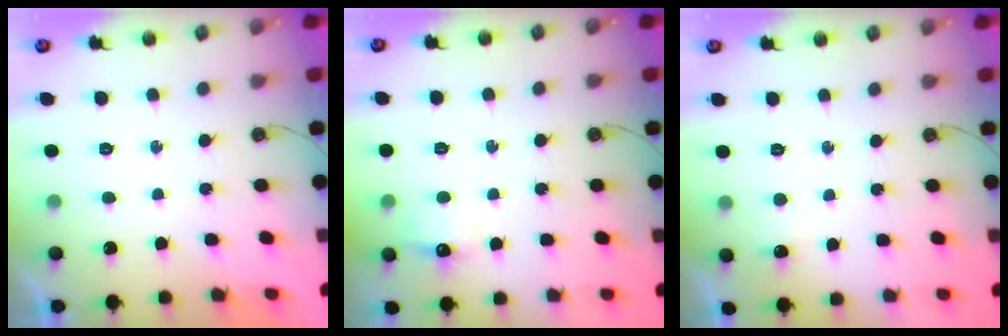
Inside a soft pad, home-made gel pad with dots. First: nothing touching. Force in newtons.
{"total": 6.4, "press": 6.3, "slide": 0.7}
{"total": 3.8, "press": 3.7, "slide": 0.8}